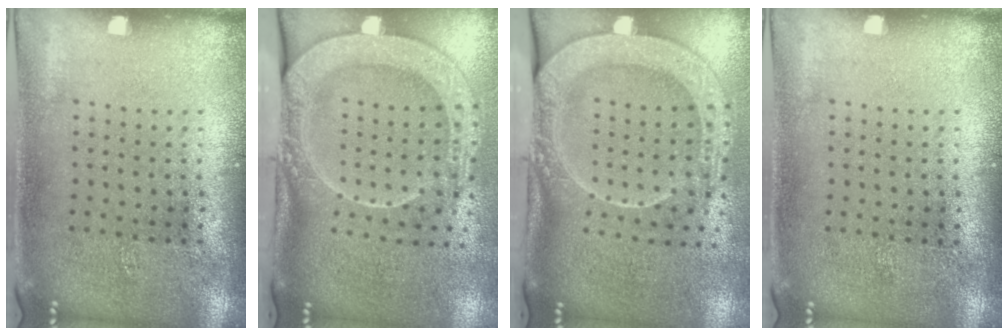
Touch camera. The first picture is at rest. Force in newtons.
{"total": 2.8, "press": 2.1, "slide": 1.9}
{"total": 2.8, "press": 2.1, "slide": 1.9}
{"total": 0.0}